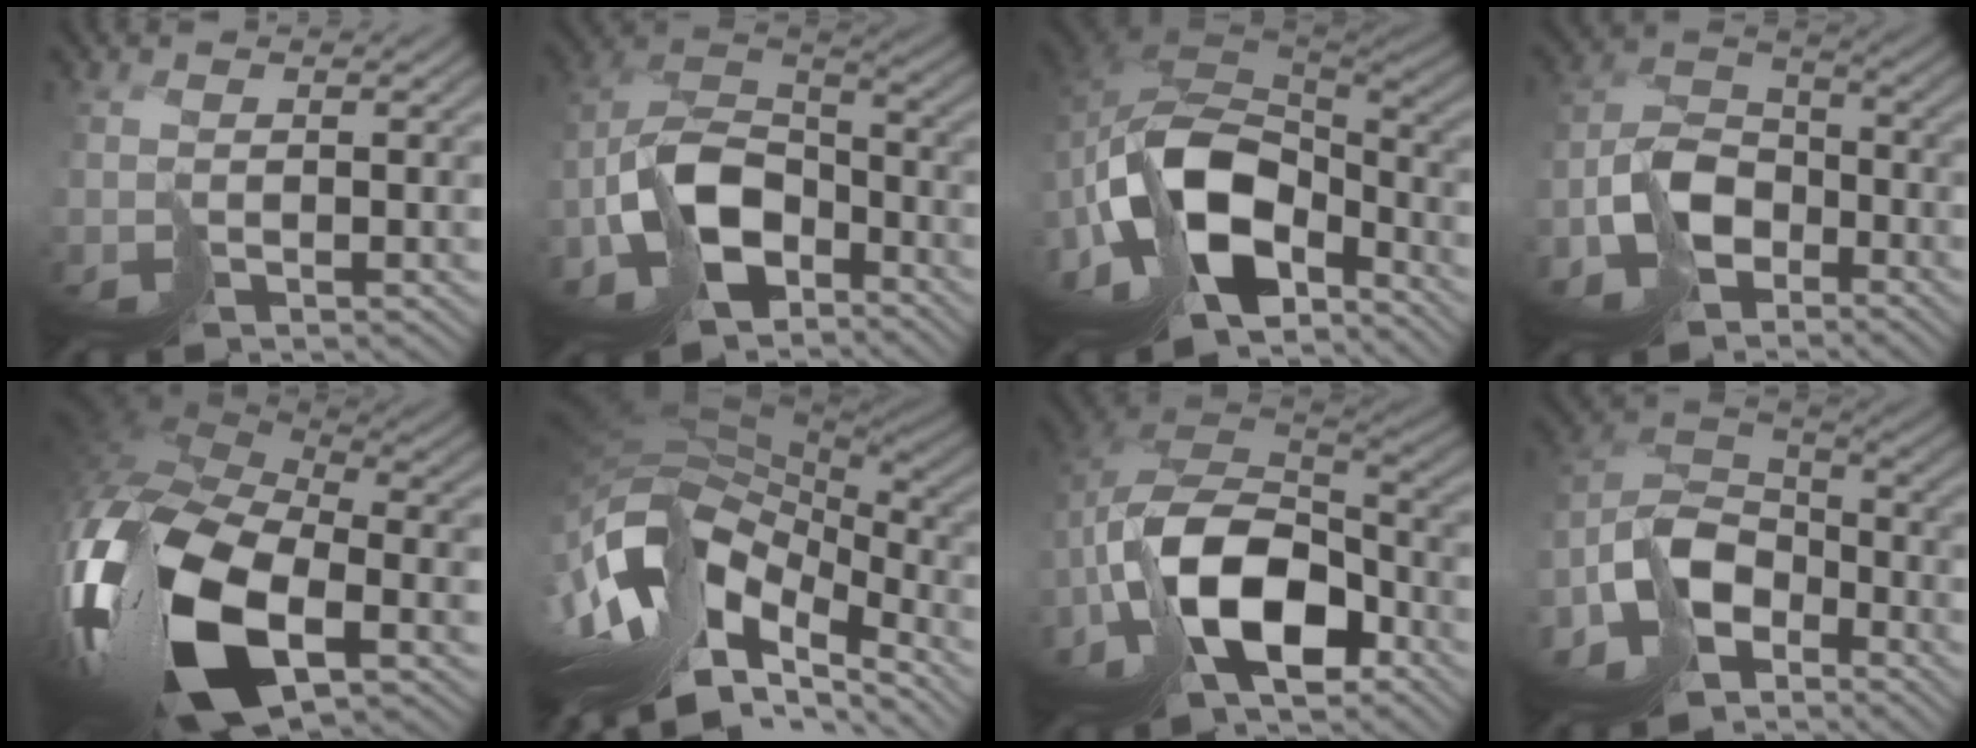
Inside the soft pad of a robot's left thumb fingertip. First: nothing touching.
{"total": 12.0, "force": [-6.7, 7.2, 6.8], "torque": [-0.148, -0.008, -0.133]}
{"total": 17.3, "force": [-6.9, 9.8, 12.5], "torque": [-0.291, -0.029, -0.110]}
{"total": 8.7, "force": [-5.5, 5.2, 4.2], "torque": [-0.085, -0.002, -0.120]}
{"total": 18.8, "force": [-5.9, 9.8, 14.9], "torque": [-0.362, -0.037, -0.090]}
{"total": 15.7, "force": [-7.3, 7.4, 11.8], "torque": [-0.259, 0.005, -0.118]}
{"total": 15.4, "force": [-7.7, 8.0, 10.6], "torque": [-0.228, -0.012, -0.148]}
{"total": 12.6, "force": [-7.4, 7.1, 7.3], "torque": [-0.177, -0.011, -0.152]}